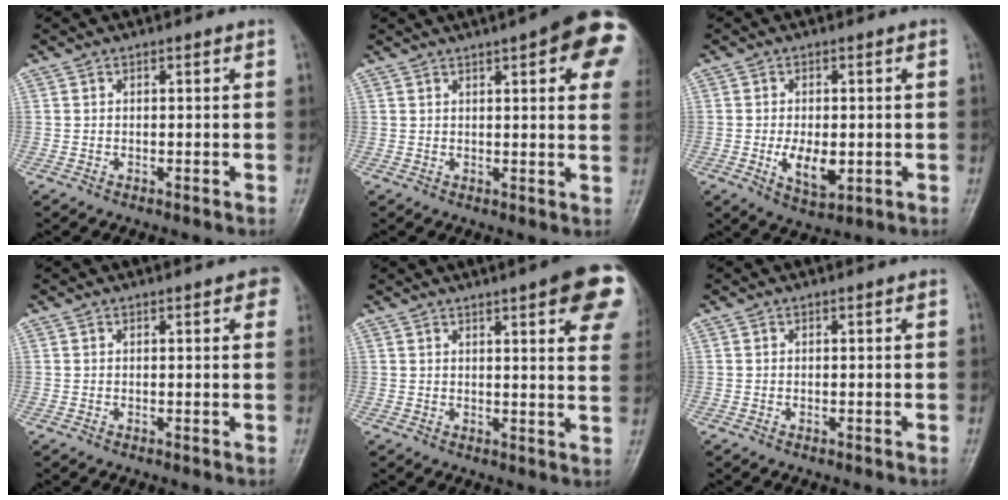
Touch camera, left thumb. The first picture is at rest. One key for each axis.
{"total": 16.1, "fx": 6.8, "fy": 4.4, "fz": 13.9, "tx": -0.158, "ty": -0.008, "tz": 0.074}
{"total": 6.9, "fx": -1.2, "fy": 3.7, "fz": 5.7, "tx": -0.090, "ty": -0.009, "tz": -0.012}
{"total": 5.7, "fx": 3.2, "fy": 1.7, "fz": 4.4, "tx": -0.033, "ty": 0.000, "tz": 0.032}
{"total": 16.6, "fx": 8.5, "fy": 3.7, "fz": 13.8, "tx": -0.156, "ty": -0.019, "tz": 0.093}
{"total": 0.0}